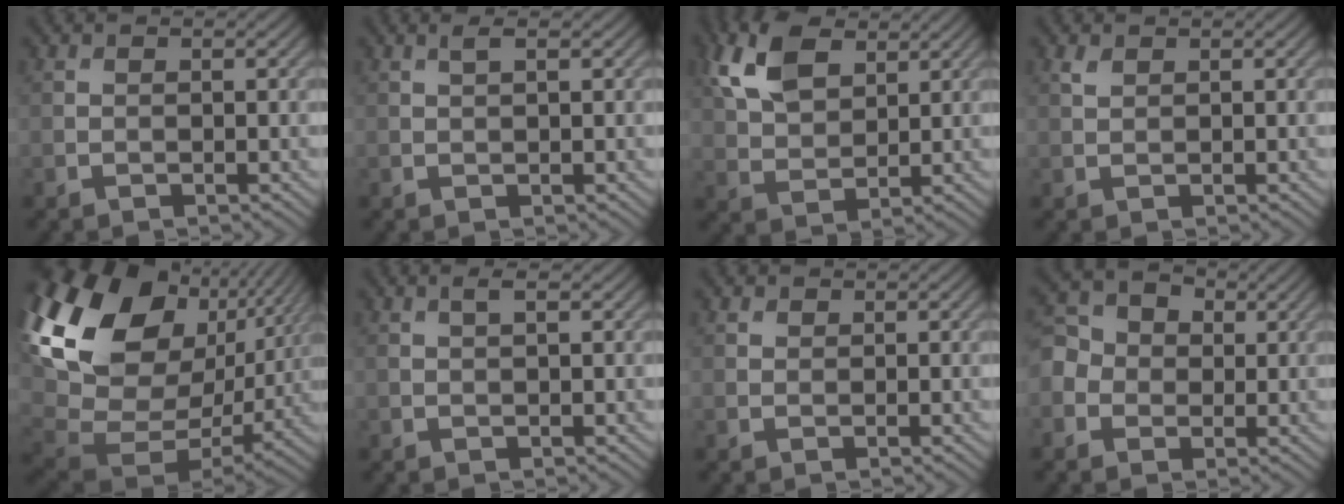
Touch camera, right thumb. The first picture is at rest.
{"total": 1.3, "force": [0.7, 0.2, 1.1], "torque": [-0.025, 0.005, 0.014]}
{"total": 8.9, "force": [4.5, 5.0, 5.9], "torque": [-0.148, 0.011, 0.089]}
{"total": 1.0, "force": [0.7, 0.4, 0.6], "torque": [-0.019, 0.002, 0.018]}
{"total": 21.2, "force": [7.3, 14.0, 14.0], "torque": [-0.307, 0.017, 0.148]}
{"total": 1.5, "force": [0.7, 0.3, 1.2], "torque": [-0.027, 0.004, 0.014]}
{"total": 0.7, "force": [0.6, 0.4, 0.1], "torque": [-0.001, 0.000, 0.011]}
{"total": 5.4, "force": [-0.2, 4.8, 2.4], "torque": [-0.064, 0.008, -0.015]}